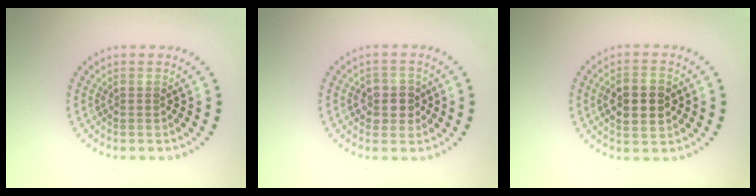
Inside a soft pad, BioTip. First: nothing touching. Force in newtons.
{"total": 2.6, "press": 2.4, "slide": 1.0}
{"total": 4.5, "press": 4.5, "slide": 0.2}